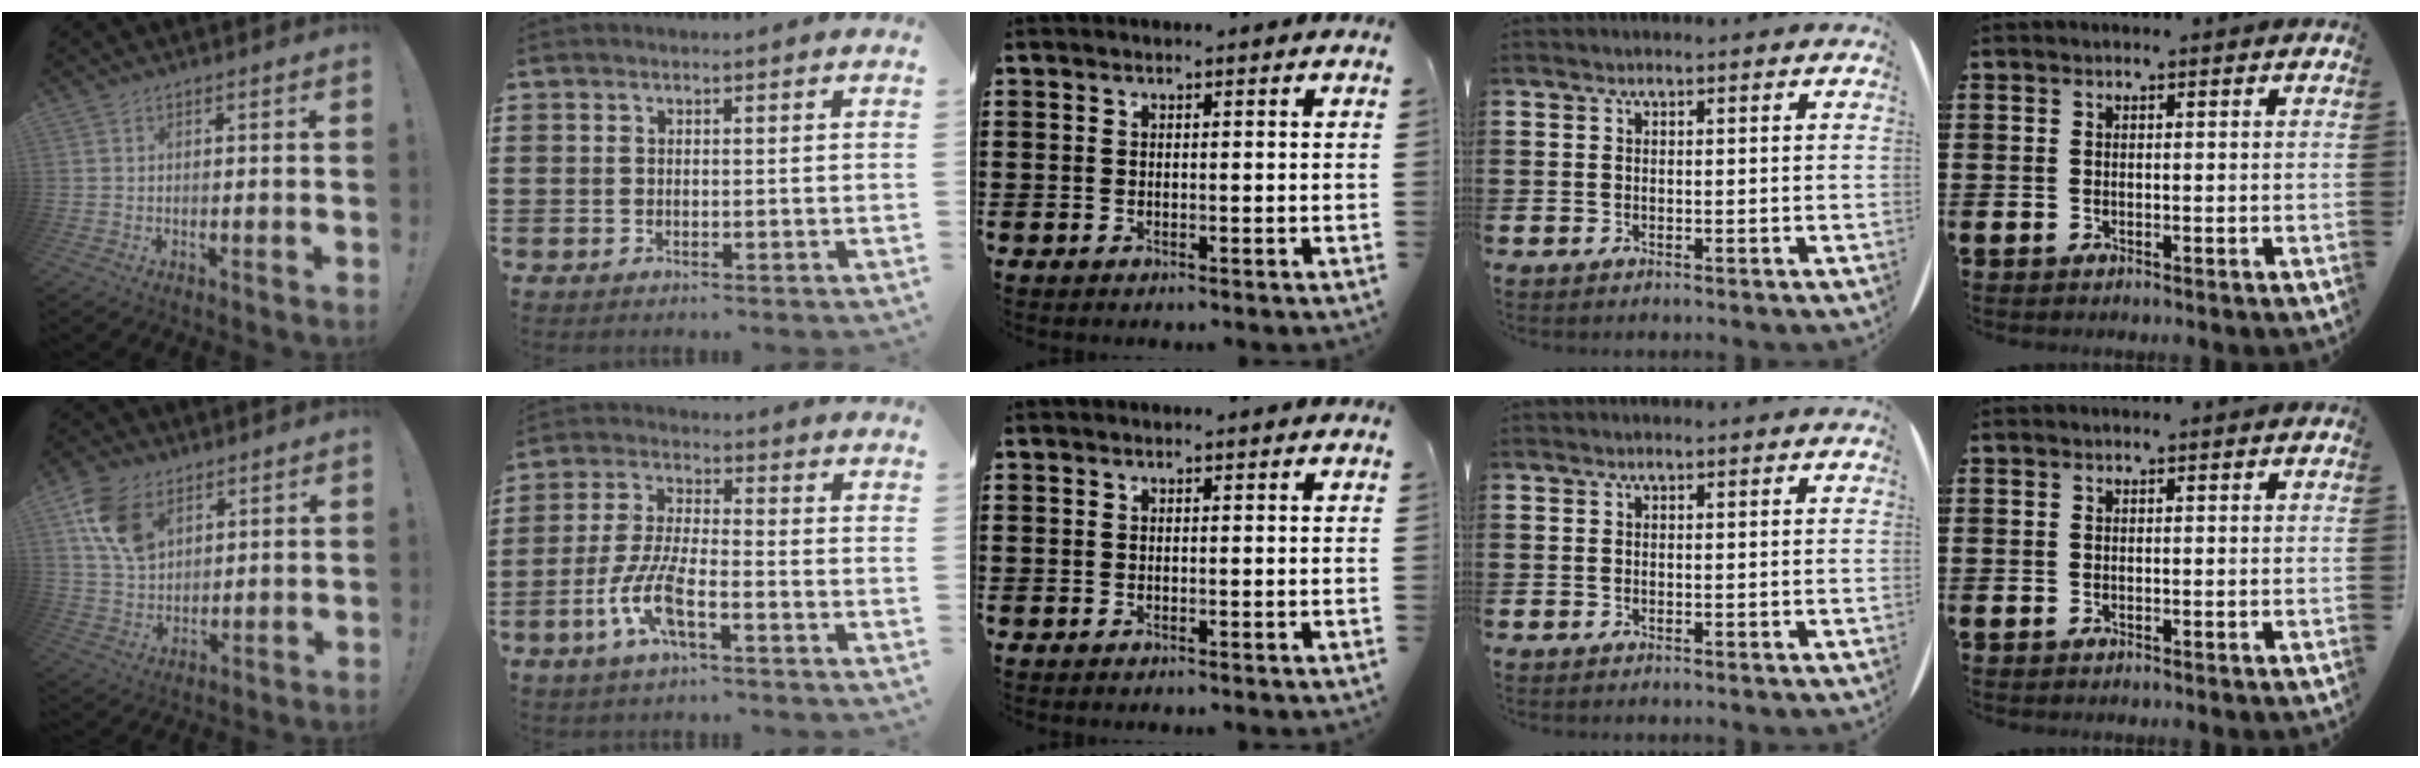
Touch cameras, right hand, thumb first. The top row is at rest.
{"thumb": {"total": 13.1, "force": [6.4, 8.8, 7.3], "torque": [-0.124, -0.020, 0.125]}, "index": {"total": 7.8, "force": [-3.8, 2.0, 6.5], "torque": [-0.153, -0.012, -0.076]}}